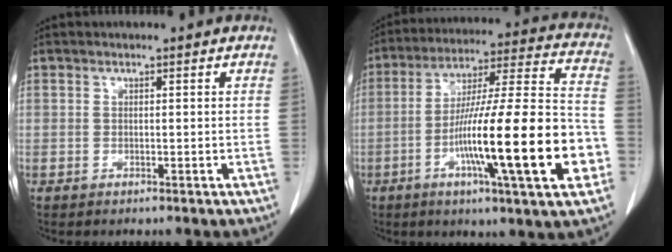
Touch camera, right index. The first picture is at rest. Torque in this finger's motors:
{"motor_torque": [1.77, -0.37, 0.96, 0.20]}